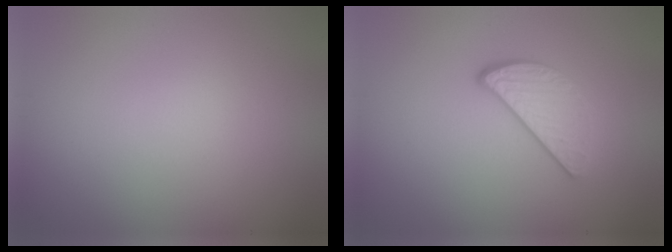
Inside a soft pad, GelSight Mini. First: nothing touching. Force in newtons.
{"total": 3.1, "press": 2.5, "slide": 1.8}